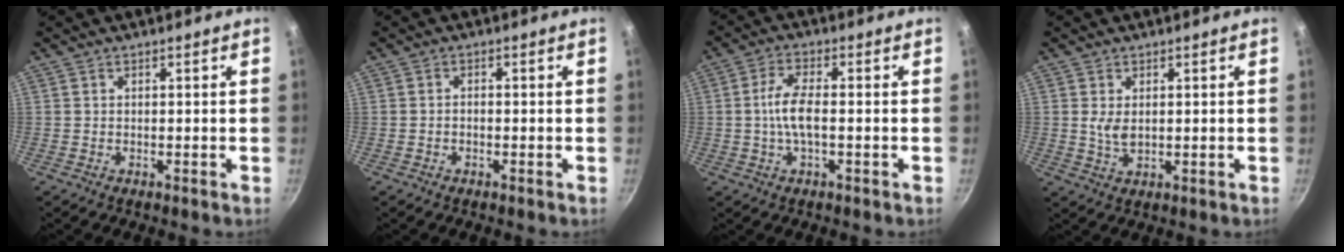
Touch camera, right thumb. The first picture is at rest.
{"total": 1.1, "force": [-0.5, 0.7, 0.7], "torque": [-0.015, 0.009, -0.010]}
{"total": 6.3, "force": [-0.5, 2.4, 5.9], "torque": [-0.123, 0.014, -0.017]}
{"total": 3.4, "force": [0.6, 1.9, 2.8], "torque": [-0.052, -0.008, 0.018]}